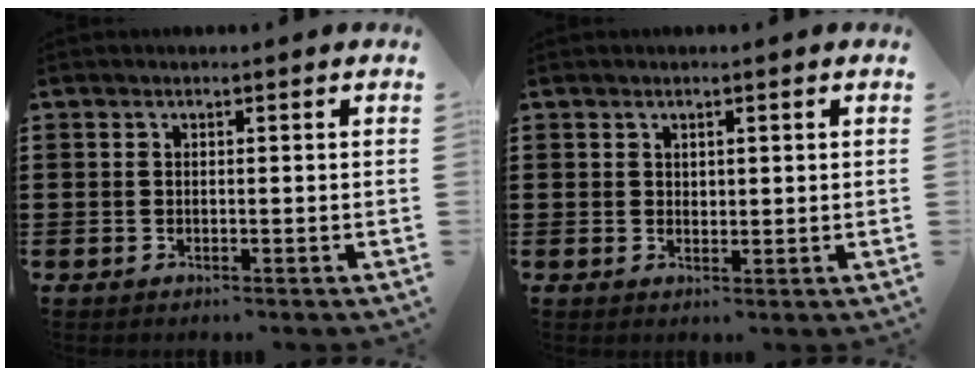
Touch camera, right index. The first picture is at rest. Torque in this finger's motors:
{"motor_torque": [-0.20, 0.20, 0.09, 0.00]}